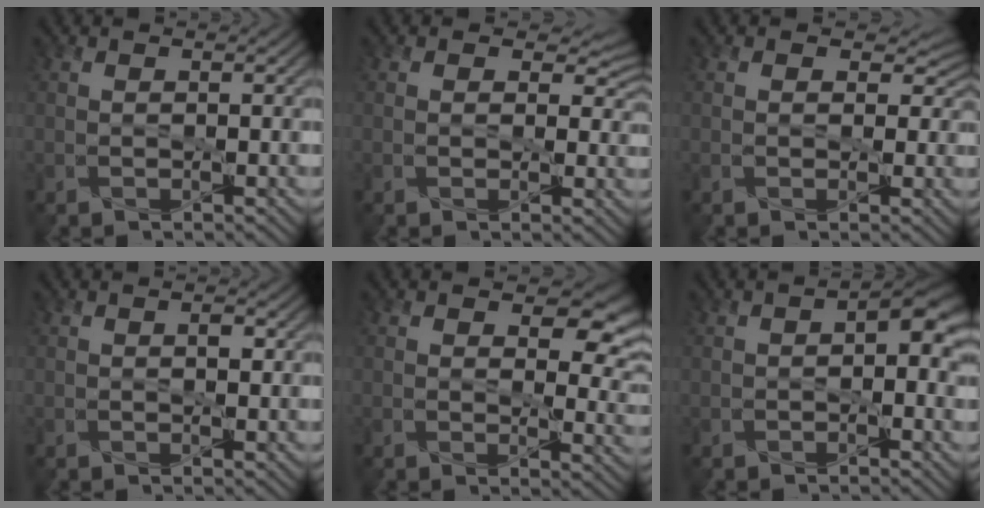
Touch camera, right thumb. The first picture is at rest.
{"total": 3.0, "force": [1.2, 2.4, 1.5], "torque": [-0.023, -0.010, 0.008]}
{"total": 2.6, "force": [0.7, 2.3, 1.1], "torque": [-0.018, -0.005, -0.001]}
{"total": 1.2, "force": [0.3, 0.6, 1.0], "torque": [-0.011, -0.002, 0.004]}
{"total": 6.5, "force": [2.6, 3.9, 4.5], "torque": [-0.061, -0.016, 0.034]}
{"total": 4.8, "force": [0.3, 2.8, 3.9], "torque": [-0.048, -0.004, 0.004]}